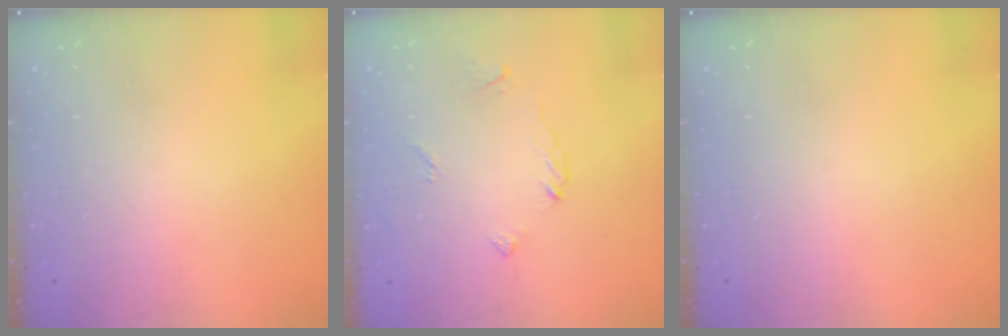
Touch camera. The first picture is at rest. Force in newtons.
{"total": 3.7, "press": 3.7, "slide": 0.4}
{"total": 0.0}